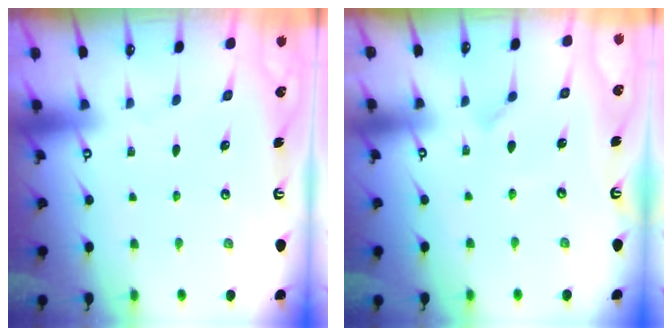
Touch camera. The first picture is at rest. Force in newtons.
{"total": 2.7, "press": 2.7, "slide": 0.3}